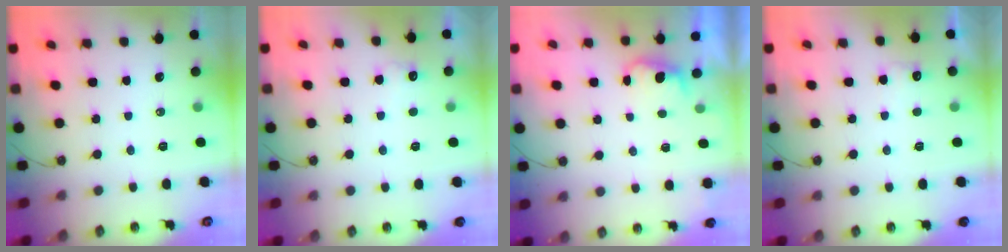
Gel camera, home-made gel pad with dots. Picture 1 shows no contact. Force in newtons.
{"total": 5.7, "press": 5.6, "slide": 1.3}
{"total": 2.0, "press": 1.8, "slide": 0.8}
{"total": 4.4, "press": 4.2, "slide": 1.2}